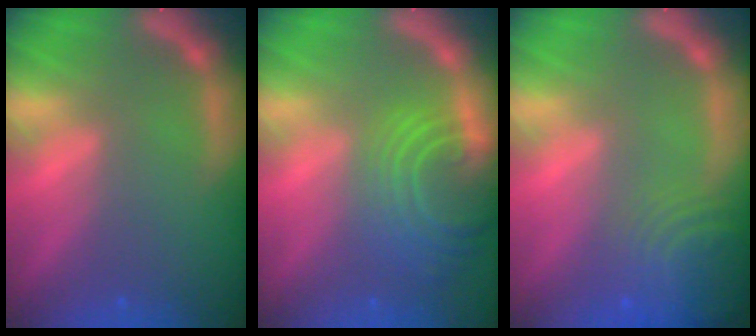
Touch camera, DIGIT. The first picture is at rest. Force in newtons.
{"total": 8.5}
{"total": 8.0}